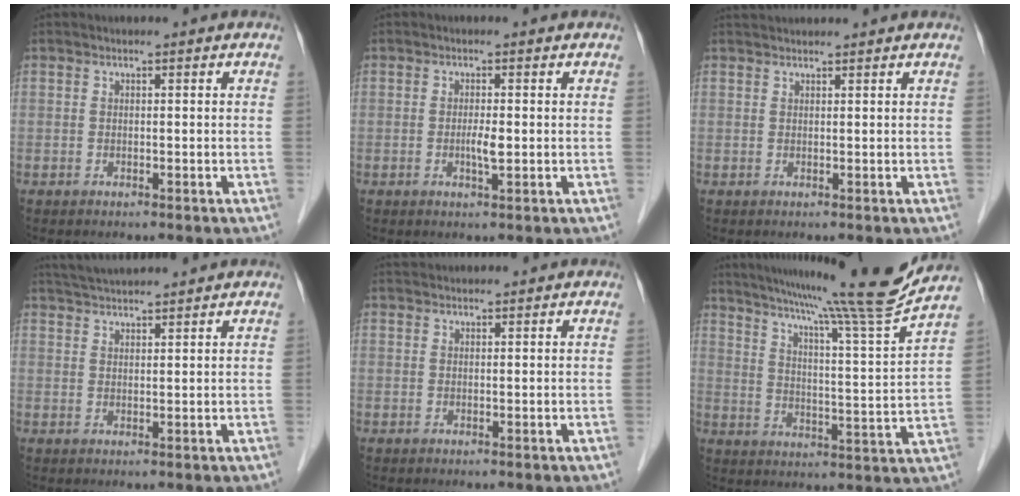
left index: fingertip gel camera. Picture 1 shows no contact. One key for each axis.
{"total": 2.0, "fx": -0.2, "fy": 0.2, "fz": 2.0, "tx": -0.039, "ty": -0.002, "tz": -0.002}
{"total": 3.9, "fx": 3.8, "fy": 0.3, "fz": 0.9, "tx": -0.012, "ty": 0.036, "tz": 0.055}
{"total": 6.2, "fx": 5.9, "fy": -0.6, "fz": 1.9, "tx": -0.040, "ty": 0.031, "tz": 0.099}
{"total": 3.1, "fx": 3.0, "fy": 0.3, "fz": 0.5, "tx": -0.008, "ty": 0.033, "tz": 0.051}
{"total": 19.9, "fx": 17.3, "fy": -3.6, "fz": 9.2, "tx": -0.156, "ty": -0.053, "tz": 0.238}